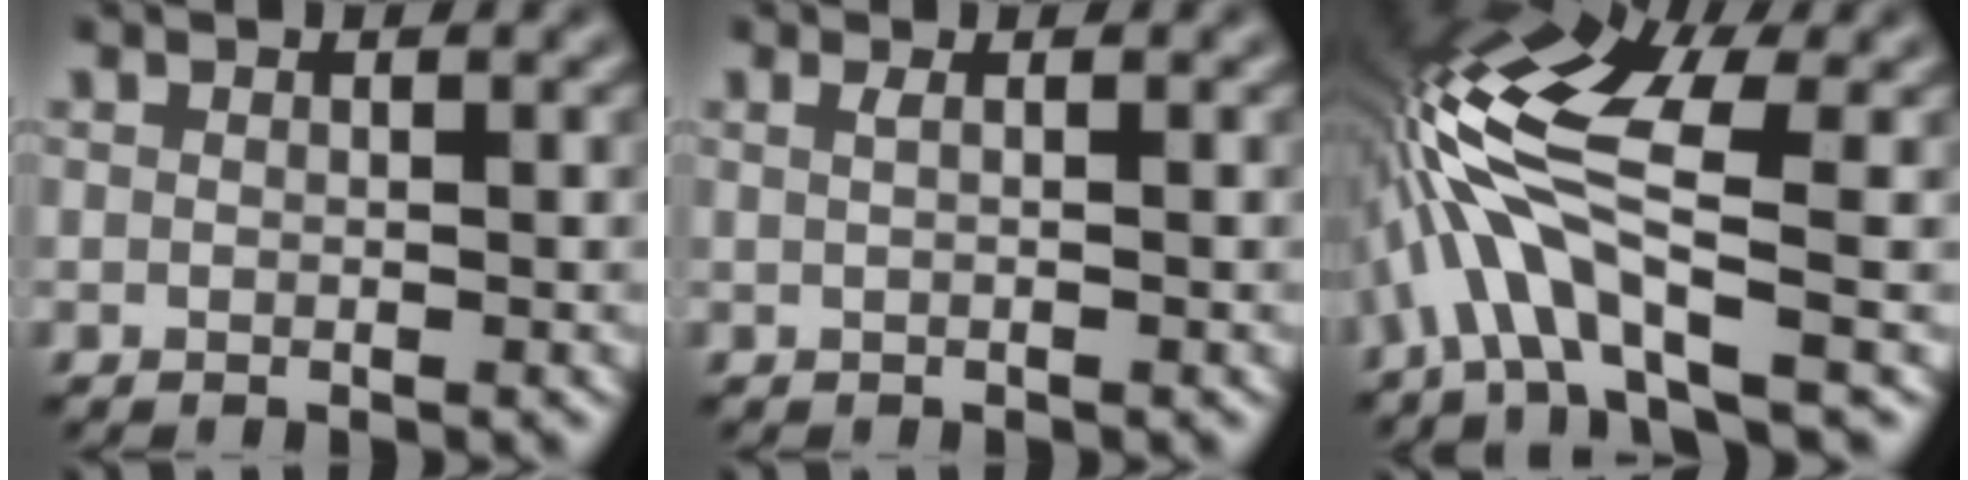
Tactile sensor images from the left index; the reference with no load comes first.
{"total": 1.1, "force": [0.1, 0.5, 1.0], "torque": [-0.016, 0.000, -0.005]}
{"total": 9.3, "force": [-1.9, 3.4, 8.5], "torque": [-0.181, 0.022, -0.053]}